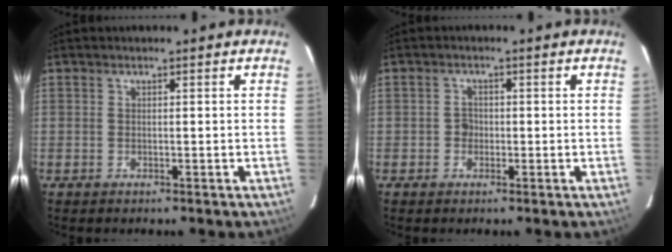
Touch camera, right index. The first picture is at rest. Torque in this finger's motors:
{"motor_torque": [0.04, 0.00, 0.01, 0.03]}